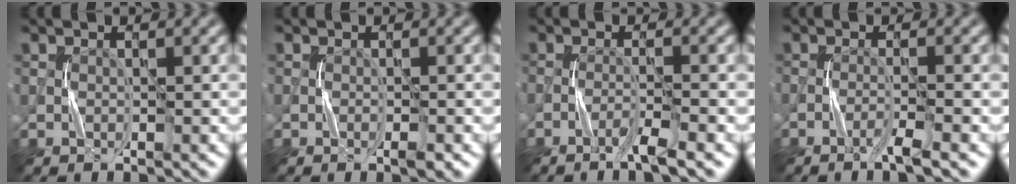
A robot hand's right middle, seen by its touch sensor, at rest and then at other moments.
{"total": 0.8, "force": [-0.5, 0.1, 0.6], "torque": [-0.008, 0.000, -0.007]}
{"total": 2.2, "force": [-1.5, -0.2, 1.6], "torque": [-0.024, 0.003, -0.037]}
{"total": 1.8, "force": [-1.2, -0.2, 1.4], "torque": [-0.018, 0.003, -0.032]}